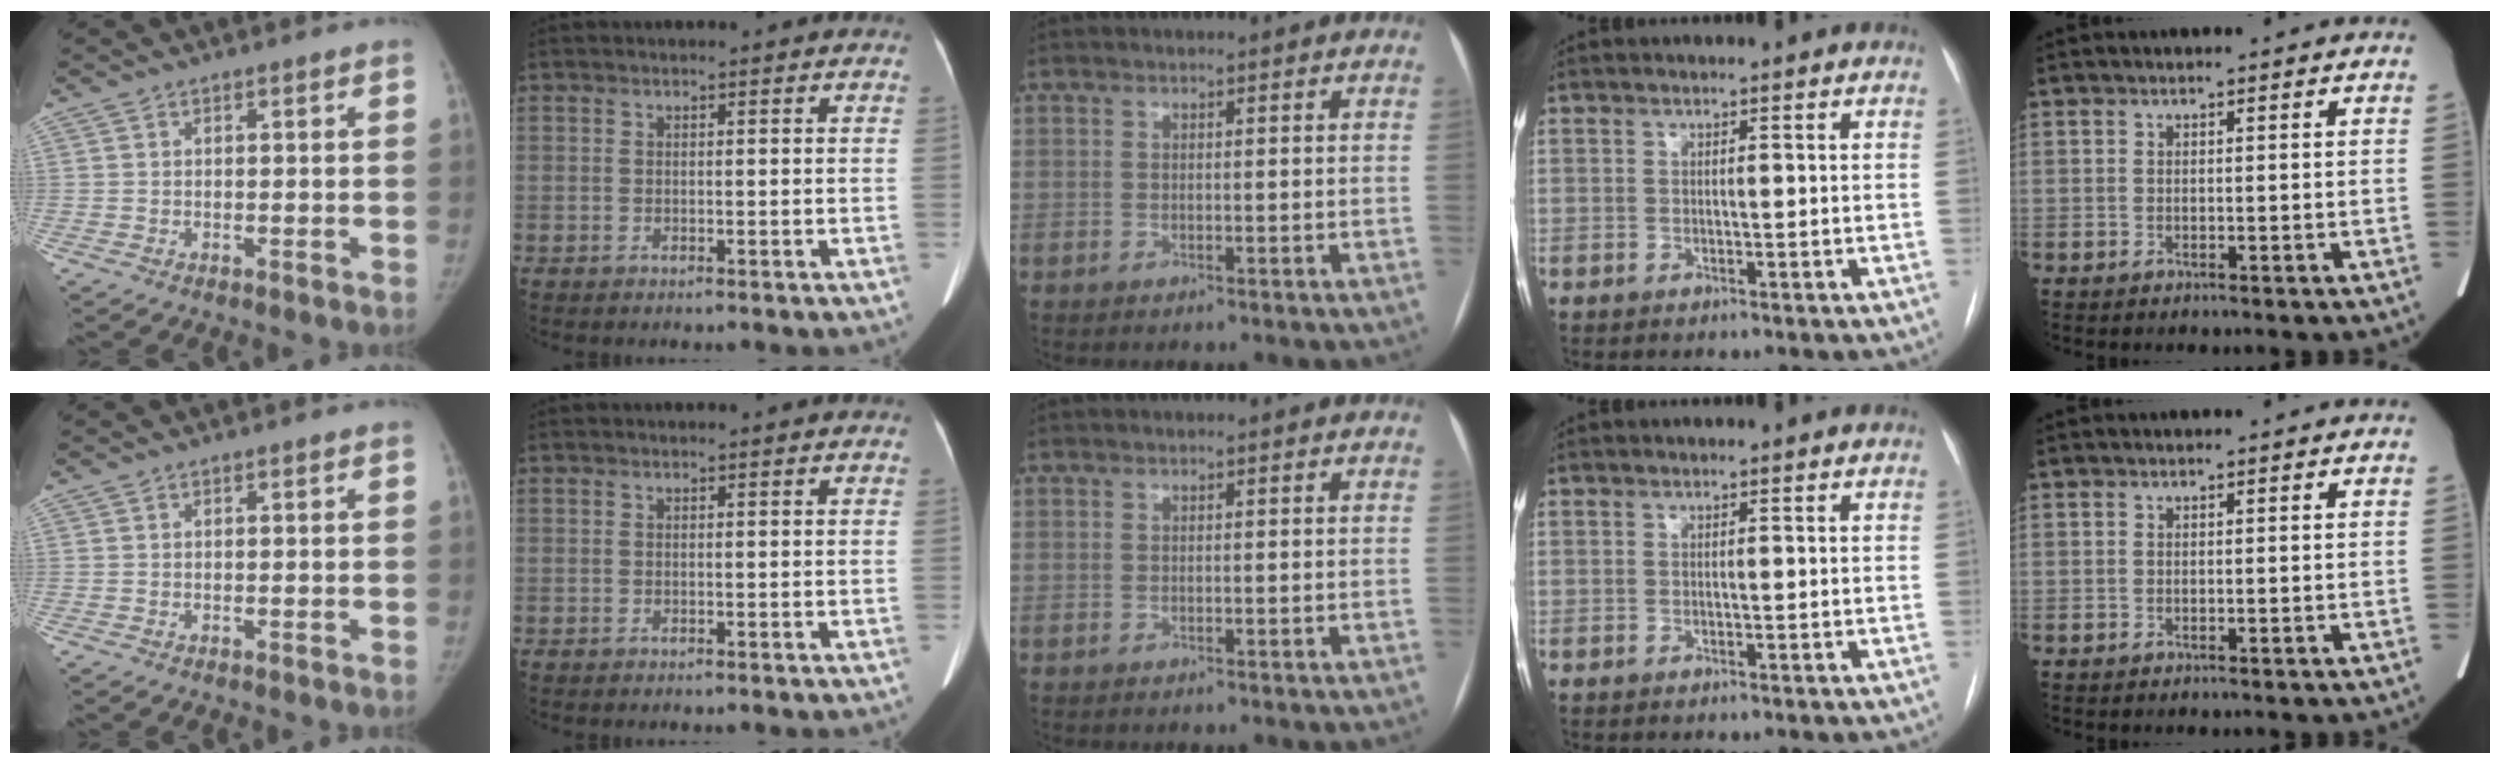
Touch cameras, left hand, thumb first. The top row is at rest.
{}